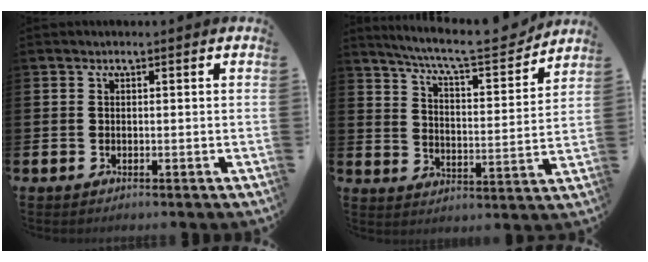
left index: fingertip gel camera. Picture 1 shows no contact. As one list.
[{"total": 8.2, "force": [7.5, 0.9, 3.3], "torque": [-0.086, -0.053, 0.126]}]